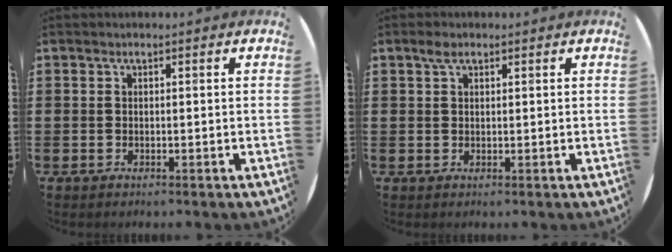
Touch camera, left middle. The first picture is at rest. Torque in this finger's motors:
{"motor_torque": [0.74, 0.17, -0.13, -0.03]}